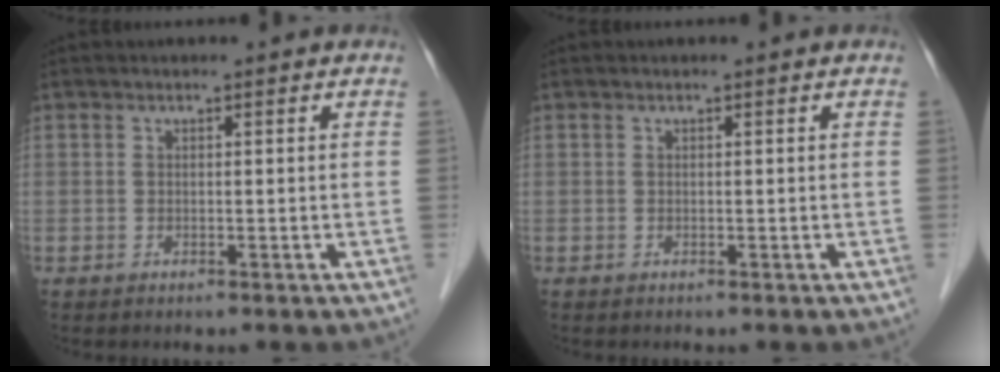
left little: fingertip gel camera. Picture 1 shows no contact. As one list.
[{"total": 0.0}]